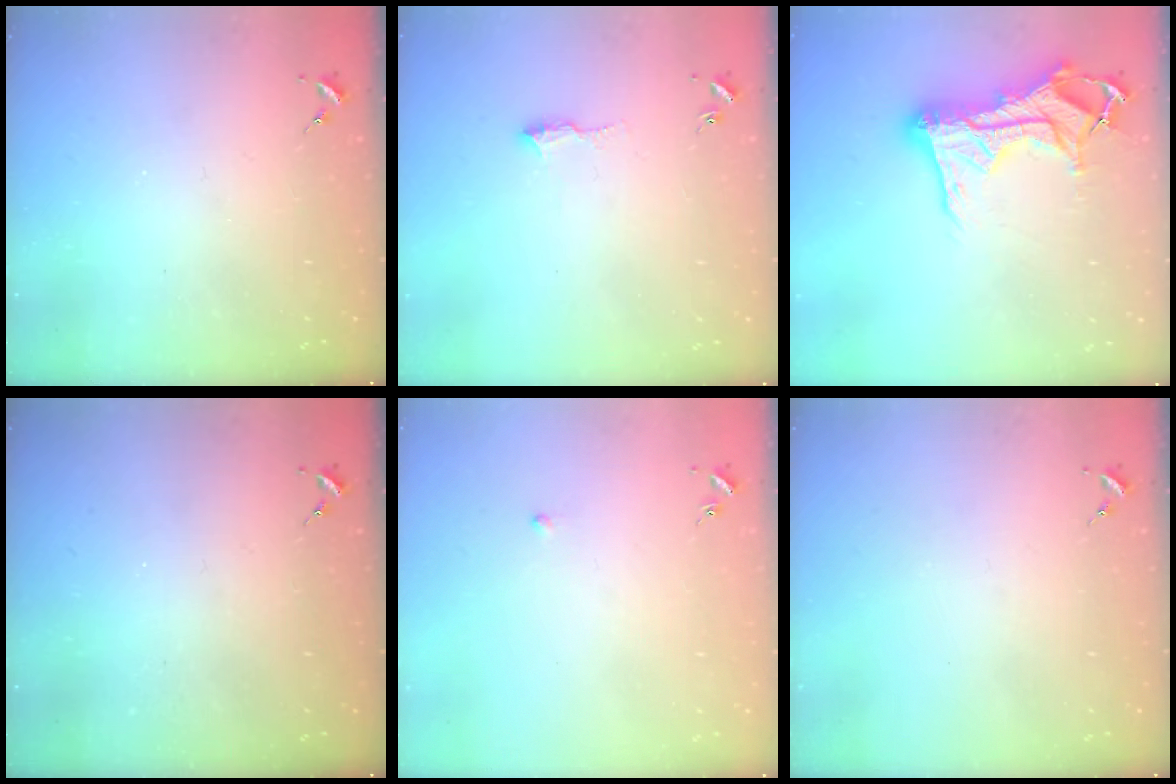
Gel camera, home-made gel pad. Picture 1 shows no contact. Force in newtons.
{"total": 8.0, "press": 8.0, "slide": 0.8}
{"total": 18.6, "press": 18.5, "slide": 2.0}
{"total": 0.0}
{"total": 2.6, "press": 2.5, "slide": 0.6}
{"total": 0.0}